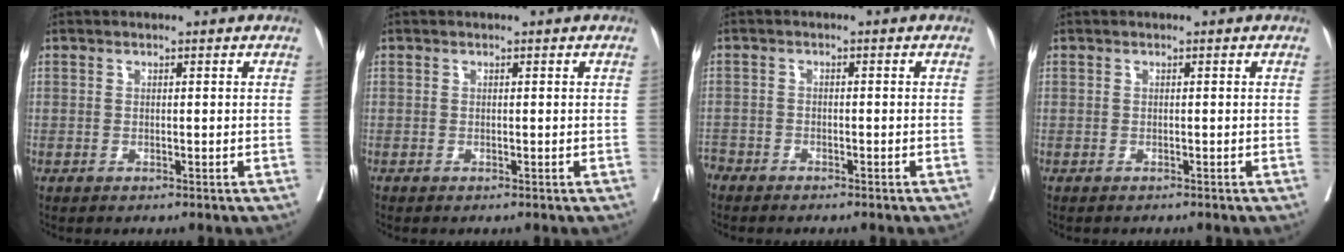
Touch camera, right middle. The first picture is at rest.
{"total": 0.0}
{"total": 2.9, "force": [-2.8, 0.7, 0.5], "torque": [-0.003, -0.005, -0.053]}
{"total": 0.8, "force": [-0.8, 0.1, 0.2], "torque": [-0.003, -0.002, -0.013]}